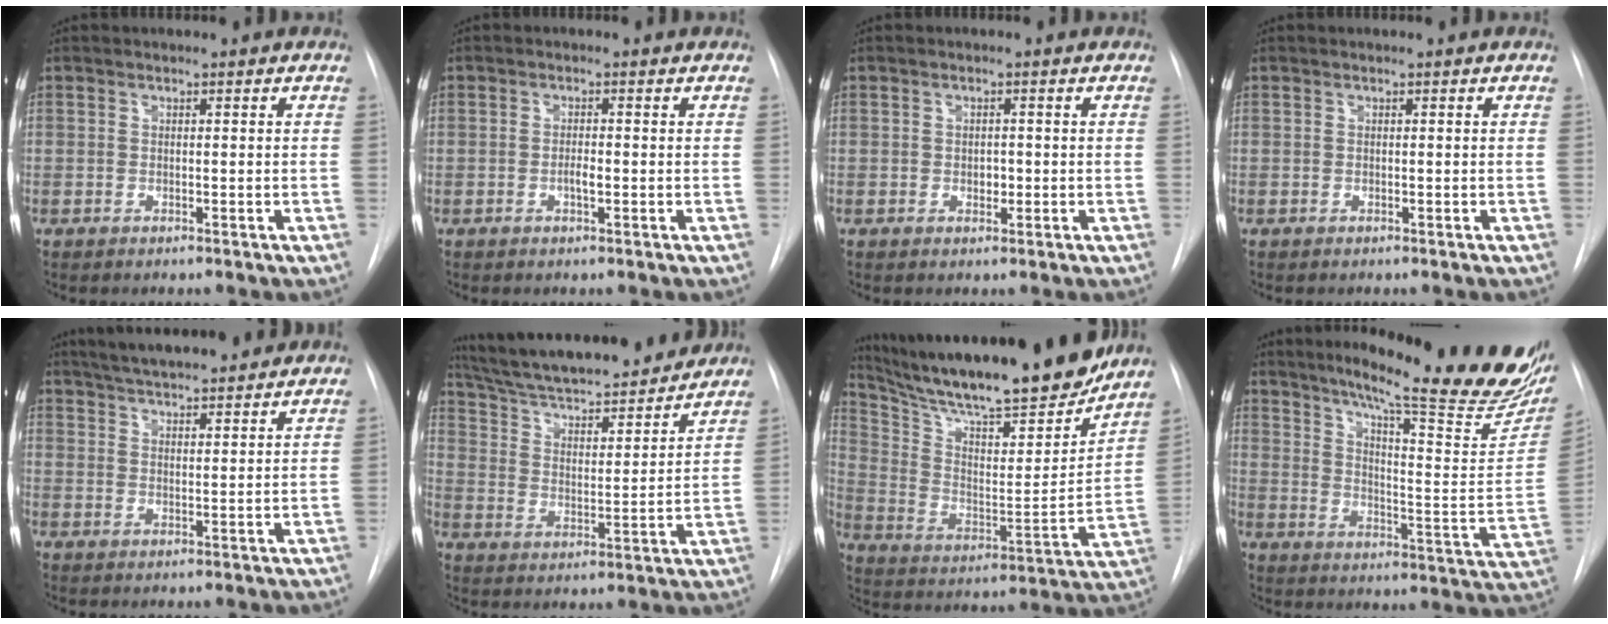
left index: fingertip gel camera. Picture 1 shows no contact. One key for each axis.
{"total": 1.5, "fx": -0.5, "fy": 0.4, "fz": 1.3, "tx": -0.024, "ty": -0.002, "tz": -0.011}
{"total": 1.4, "fx": -0.3, "fy": 1.0, "fz": 0.9, "tx": -0.014, "ty": -0.002, "tz": -0.003}
{"total": 0.0}
{"total": 13.1, "fx": 11.7, "fy": 1.7, "fz": 5.7, "tx": -0.092, "ty": 0.019, "tz": 0.173}
{"total": 22.6, "fx": 20.3, "fy": 3.5, "fz": 9.3, "tx": -0.154, "ty": 0.001, "tz": 0.301}
{"total": 27.4, "fx": 23.6, "fy": 3.2, "fz": 13.6, "tx": -0.244, "ty": -0.043, "tz": 0.354}
{"total": 26.6, "fx": 21.3, "fy": 1.9, "fz": 15.8, "tx": -0.229, "ty": -0.079, "tz": 0.274}